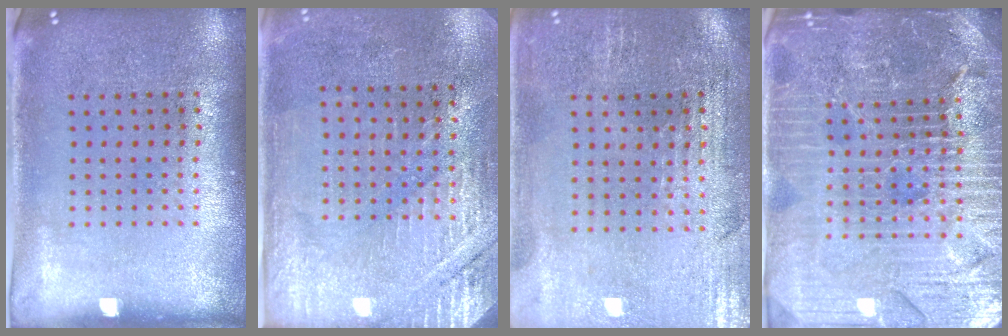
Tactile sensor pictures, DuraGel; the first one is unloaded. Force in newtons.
{"total": 2.8, "press": 2.7, "slide": 0.8}
{"total": 0.8, "press": 0.7, "slide": 0.5}
{"total": 5.4, "press": 4.9, "slide": 2.3}